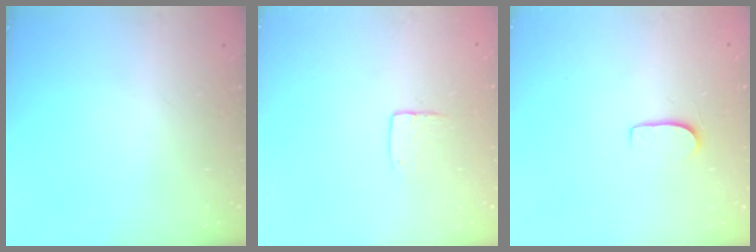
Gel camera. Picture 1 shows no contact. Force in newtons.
{"total": 4.3, "press": 4.3, "slide": 0.4}
{"total": 5.9, "press": 5.9, "slide": 0.5}